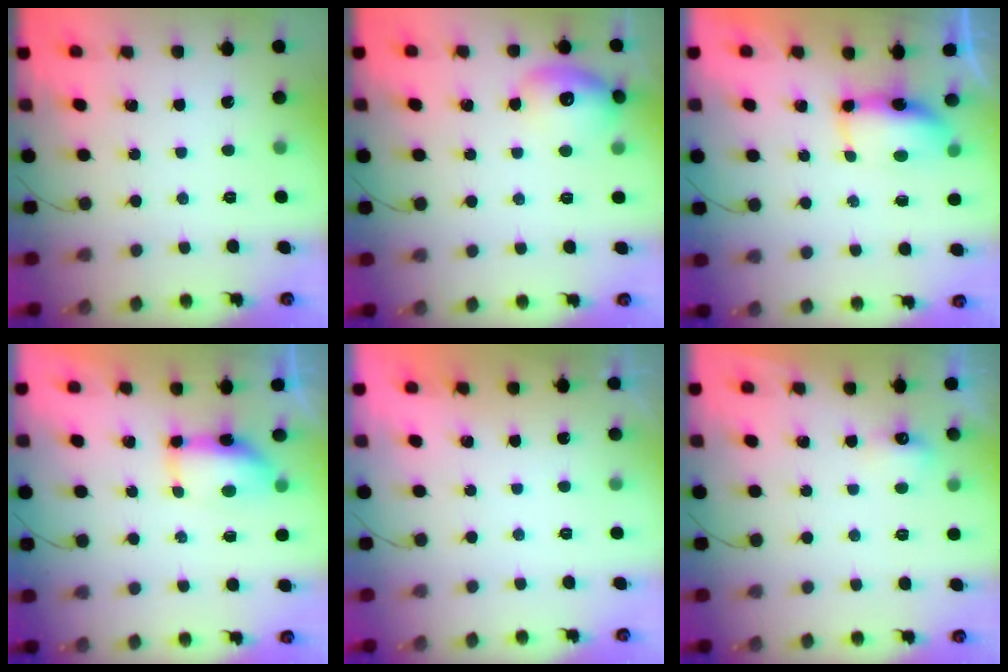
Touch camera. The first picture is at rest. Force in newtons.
{"total": 13.5, "press": 13.4, "slide": 1.1}
{"total": 13.2, "press": 8.8, "slide": 9.9}
{"total": 9.5, "press": 7.8, "slide": 5.3}
{"total": 0.6, "press": 0.2, "slide": 0.5}
{"total": 3.7, "press": 3.5, "slide": 1.2}